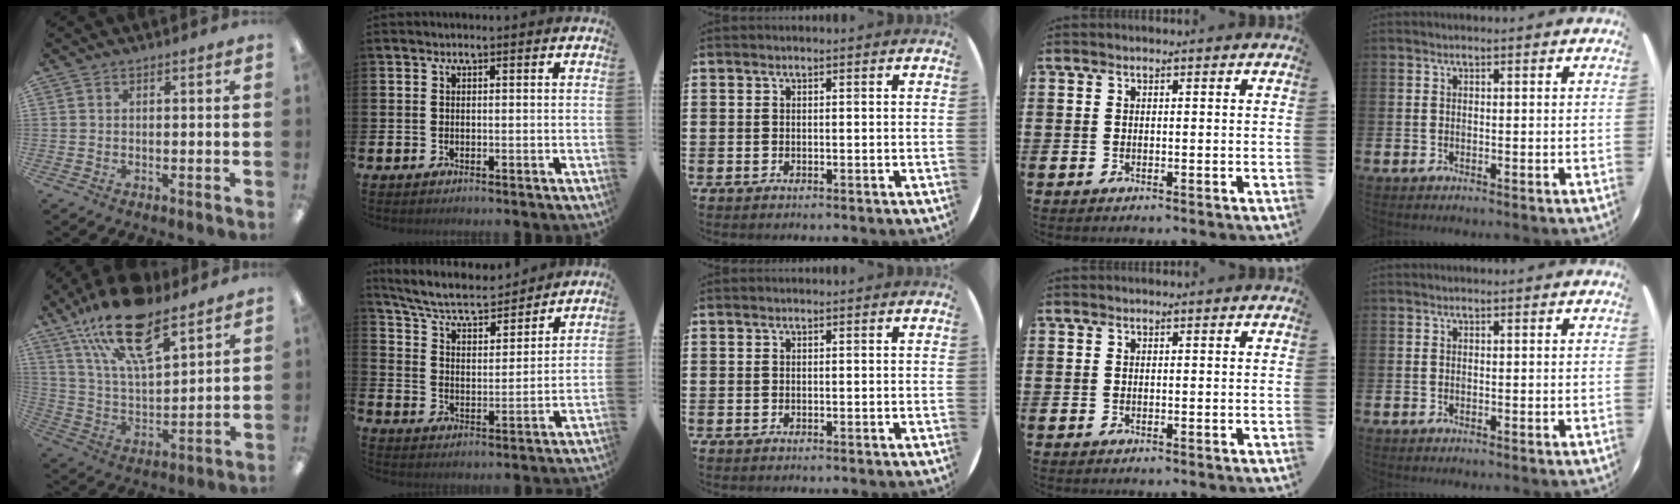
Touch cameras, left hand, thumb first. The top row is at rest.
{"thumb": {"total": 20.8, "force": [13.4, 8.2, 13.6], "torque": [-0.235, -0.065, 0.234]}, "index": {"total": 7.5, "force": [6.8, 1.5, 2.7], "torque": [-0.082, -0.045, 0.116]}}